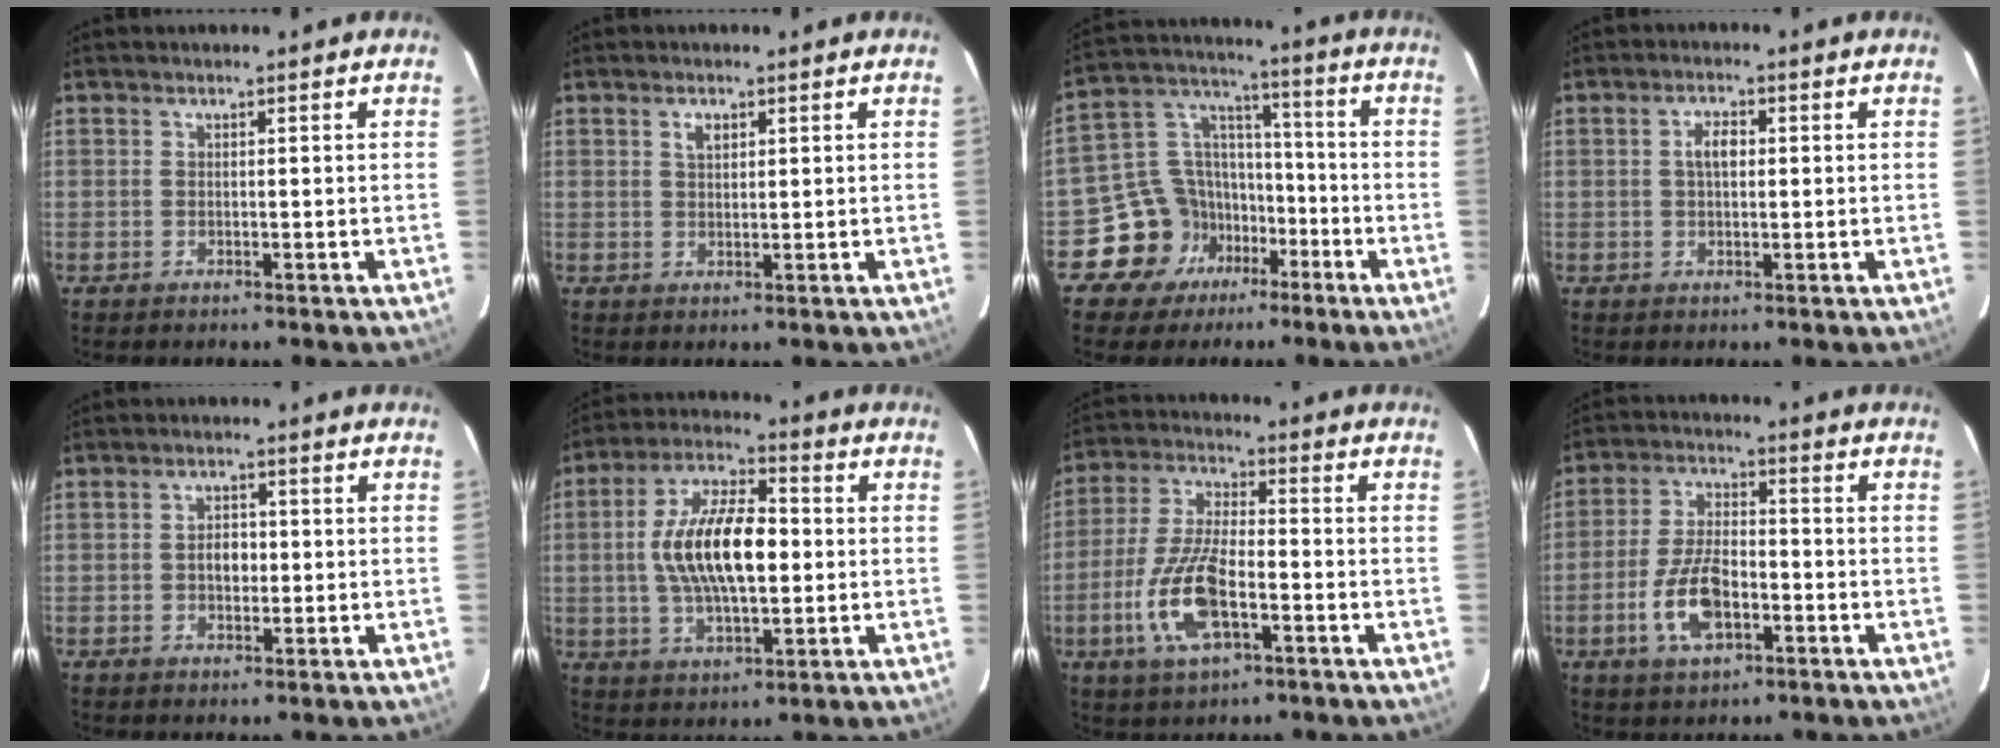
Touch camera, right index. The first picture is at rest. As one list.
[{"total": 2.2, "force": [1.1, 1.3, 1.4], "torque": [-0.024, 0.004, 0.018]}, {"total": 12.4, "force": [-6.8, 10.2, 2.2], "torque": [-0.057, 0.060, -0.108]}, {"total": 3.1, "force": [0.4, 1.6, 2.6], "torque": [-0.048, 0.009, 0.008]}, {"total": 3.2, "force": [-0.2, 2.2, 2.3], "torque": [-0.039, 0.008, -0.003]}, {"total": 15.5, "force": [0.2, 6.6, 14.1], "torque": [-0.267, 0.014, 0.001]}, {"total": 13.3, "force": [-4.7, 5.0, 11.4], "torque": [-0.244, -0.005, -0.090]}, {"total": 10.3, "force": [-3.9, 4.9, 8.2], "torque": [-0.172, 0.002, -0.068]}]